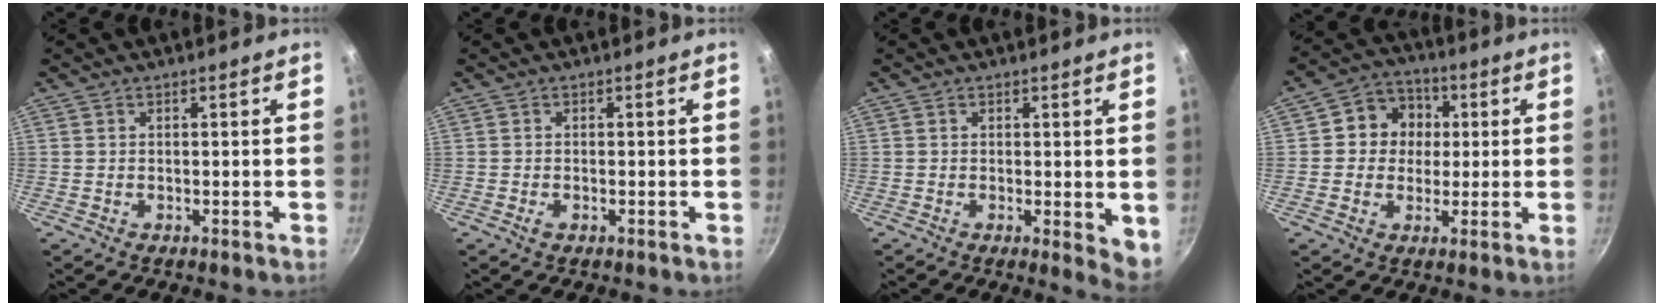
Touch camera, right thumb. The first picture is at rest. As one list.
[{"total": 1.0, "force": [-0.4, 0.5, 0.7], "torque": [-0.016, 0.002, -0.009]}, {"total": 4.6, "force": [0.1, 1.7, 4.3], "torque": [-0.050, -0.012, 0.002]}, {"total": 8.7, "force": [1.1, 8.0, 3.2], "torque": [-0.008, 0.013, 0.001]}]